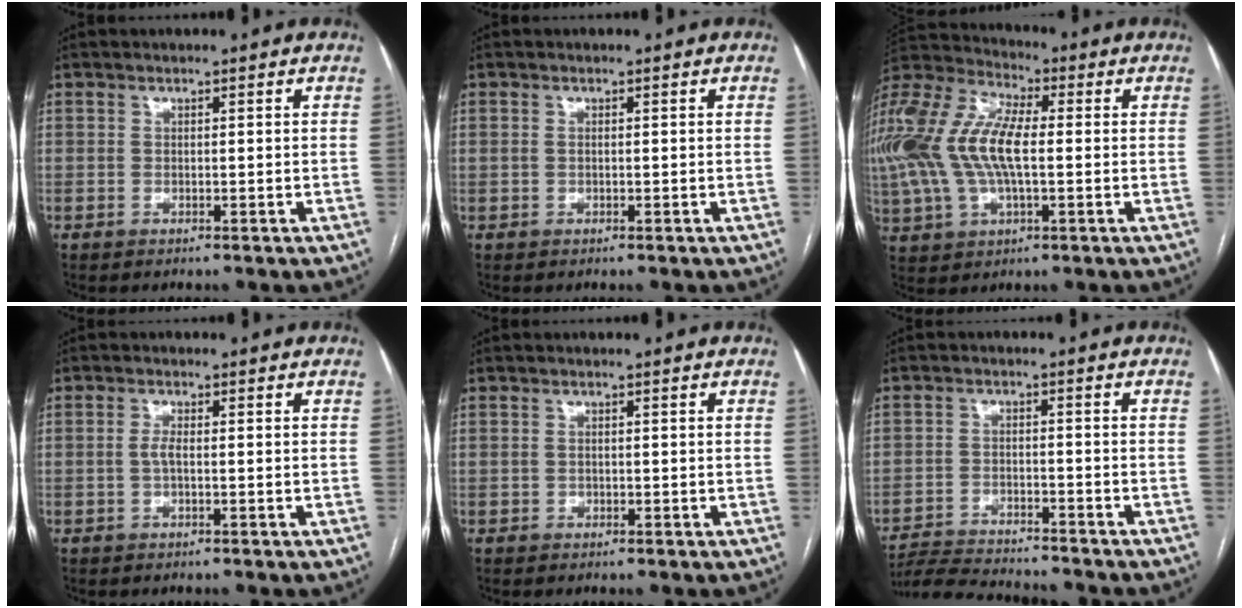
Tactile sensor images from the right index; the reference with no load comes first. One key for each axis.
{"total": 0.6, "fx": 0.0, "fy": 0.3, "fz": 0.5, "tx": -0.016, "ty": 0.007, "tz": 0.002}
{"total": 20.2, "fx": 0.6, "fy": 9.5, "fz": 17.9, "tx": -0.423, "ty": 0.019, "tz": 0.007}
{"total": 1.6, "fx": -0.3, "fy": 0.3, "fz": 1.5, "tx": -0.033, "ty": 0.001, "tz": -0.006}
{"total": 0.6, "fx": -0.2, "fy": 0.5, "fz": 0.3, "tx": -0.009, "ty": 0.004, "tz": -0.001}
{"total": 12.1, "fx": -11.4, "fy": 0.9, "fz": 4.1, "tx": -0.067, "ty": -0.006, "tz": -0.175}